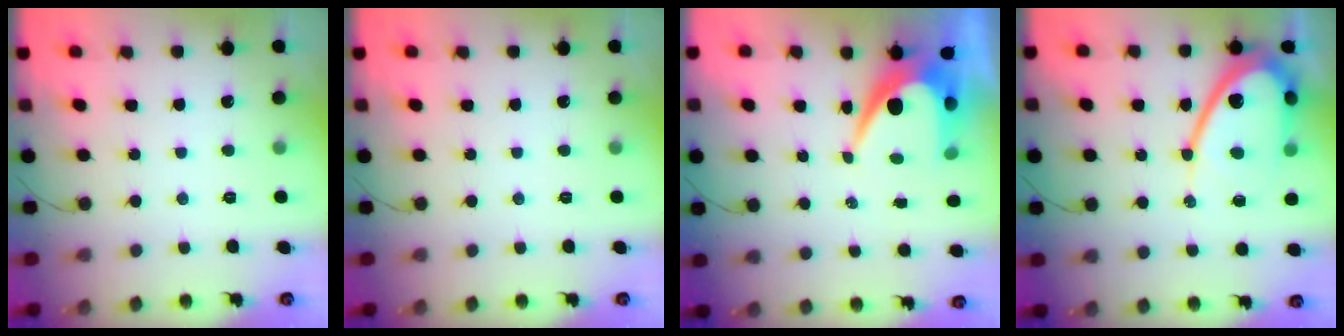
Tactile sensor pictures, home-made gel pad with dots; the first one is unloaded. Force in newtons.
{"total": 0.0}
{"total": 9.9, "press": 9.8, "slide": 1.0}
{"total": 14.1, "press": 14.1, "slide": 0.9}